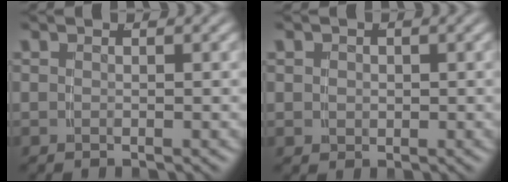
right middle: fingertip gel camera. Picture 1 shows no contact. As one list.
[{"total": 1.9, "force": [0.3, 1.7, 0.7], "torque": [-0.017, -0.010, 0.012]}]